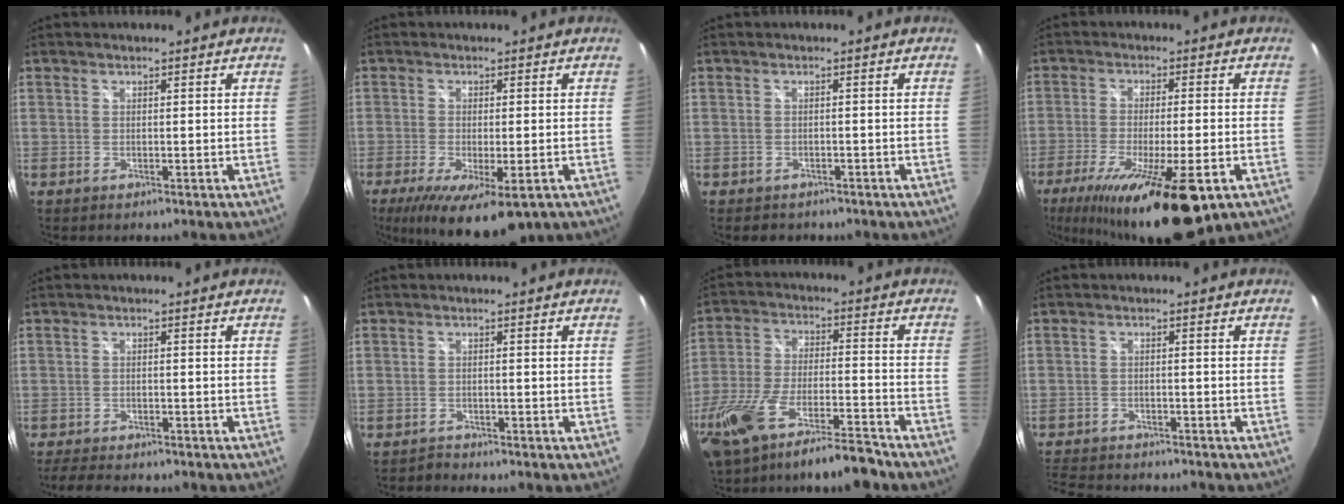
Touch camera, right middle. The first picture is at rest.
{"total": 12.3, "force": [-6.7, 4.0, 9.5], "torque": [-0.179, -0.043, -0.100]}
{"total": 2.5, "force": [-1.8, 1.6, 0.6], "torque": [-0.016, -0.005, -0.023]}
{"total": 20.2, "force": [-11.7, 5.0, 15.7], "torque": [-0.284, -0.062, -0.182]}
{"total": 6.3, "force": [-5.6, 1.7, 2.3], "torque": [-0.061, -0.014, -0.088]}
{"total": 1.5, "force": [-1.5, 0.4, -0.3], "torque": [0.001, 0.002, -0.026]}
{"total": 18.7, "force": [-14.1, 4.0, 11.6], "torque": [-0.247, -0.043, -0.236]}
{"total": 10.1, "force": [-9.0, 3.3, 3.2], "torque": [-0.091, -0.008, -0.146]}